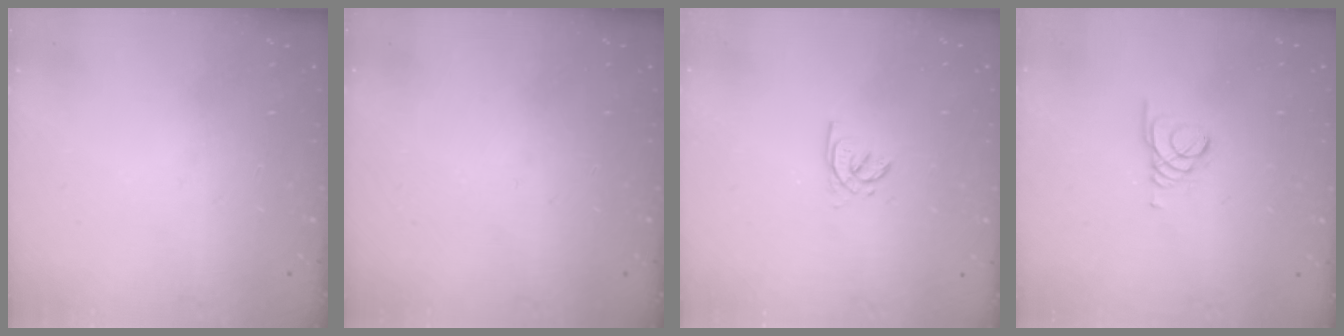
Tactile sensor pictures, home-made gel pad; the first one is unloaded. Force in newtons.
{"total": 0.0}
{"total": 2.2, "press": 2.2, "slide": 0.2}
{"total": 1.5, "press": 1.5, "slide": 0.1}